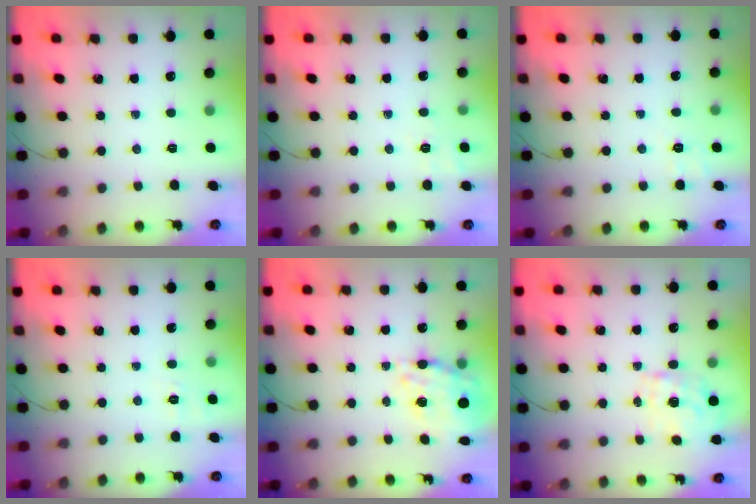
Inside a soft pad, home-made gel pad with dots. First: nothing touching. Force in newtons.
{"total": 2.6, "press": 1.9, "slide": 1.8}
{"total": 2.4, "press": 1.7, "slide": 1.7}
{"total": 1.9, "press": 0.5, "slide": 1.8}
{"total": 14.5, "press": 13.9, "slide": 4.0}
{"total": 0.9, "press": 0.7, "slide": 0.6}